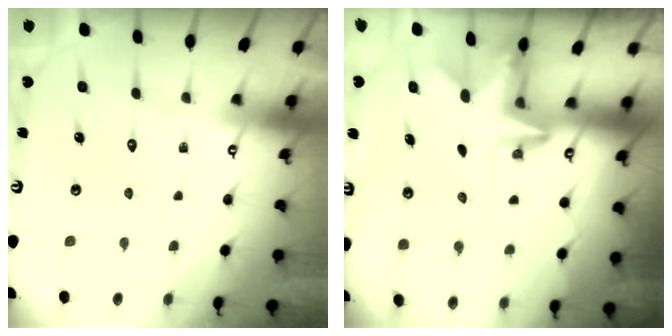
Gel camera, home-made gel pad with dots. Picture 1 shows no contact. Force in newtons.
{"total": 2.4, "press": 2.4, "slide": 0.3}